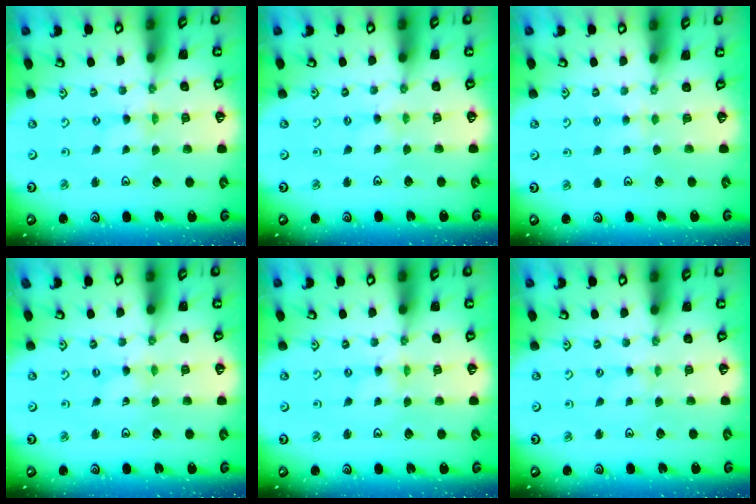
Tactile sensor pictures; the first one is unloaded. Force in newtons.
{"total": 0.9, "press": 0.8, "slide": 0.2}
{"total": 2.6, "press": 2.5, "slide": 0.5}
{"total": 0.0}
{"total": 0.0}
{"total": 0.8, "press": 0.8, "slide": 0.3}